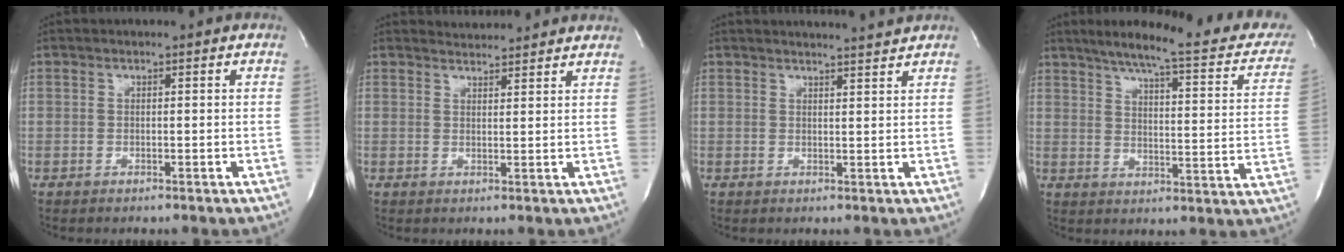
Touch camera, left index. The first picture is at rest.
{"total": 5.1, "force": [5.0, 0.5, 0.5], "torque": [-0.017, 0.016, 0.061]}
{"total": 5.1, "force": [5.0, -0.8, 0.7], "torque": [-0.017, -0.006, 0.059]}
{"total": 21.2, "force": [17.7, 3.1, 11.2], "torque": [-0.147, -0.019, 0.216]}